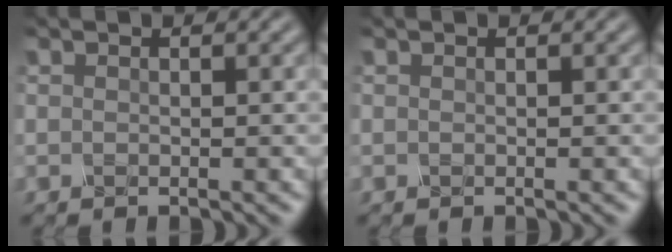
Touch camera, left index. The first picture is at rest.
{"total": 0.0}